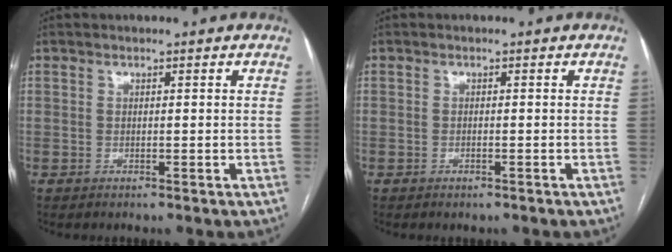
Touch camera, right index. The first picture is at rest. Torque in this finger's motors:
{"motor_torque": [0.29, -0.13, 0.06, 0.00]}